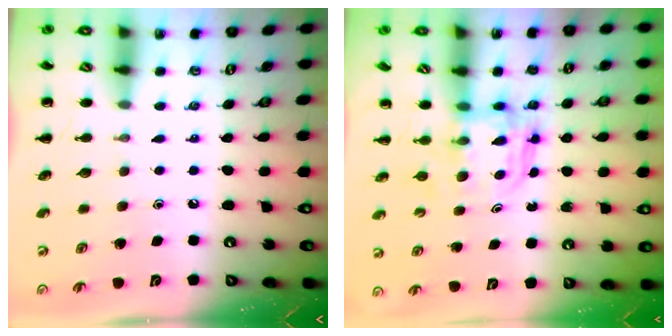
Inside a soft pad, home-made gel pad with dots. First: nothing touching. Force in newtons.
{"total": 3.8, "press": 3.8, "slide": 0.2}